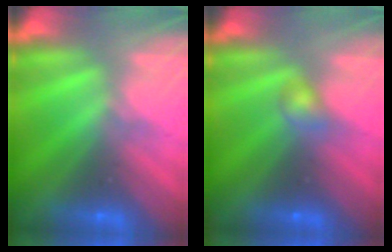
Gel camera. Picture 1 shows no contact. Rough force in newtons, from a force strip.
{"total": 2.2}